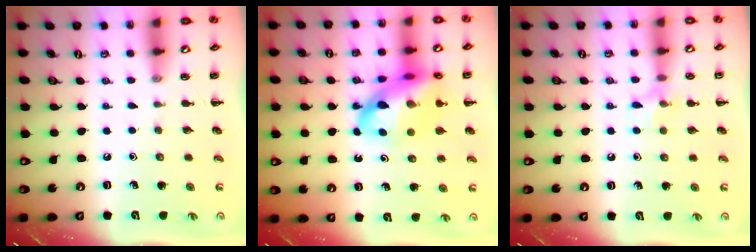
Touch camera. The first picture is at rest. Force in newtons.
{"total": 19.8, "press": 19.4, "slide": 3.9}
{"total": 7.1, "press": 7.0, "slide": 1.4}